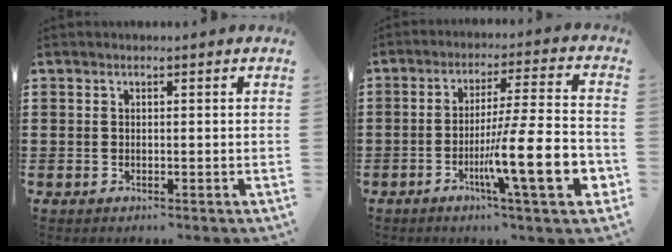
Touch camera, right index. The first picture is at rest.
{"total": 15.0, "force": [-5.0, 2.0, 14.0], "torque": [-0.231, -0.008, -0.083]}